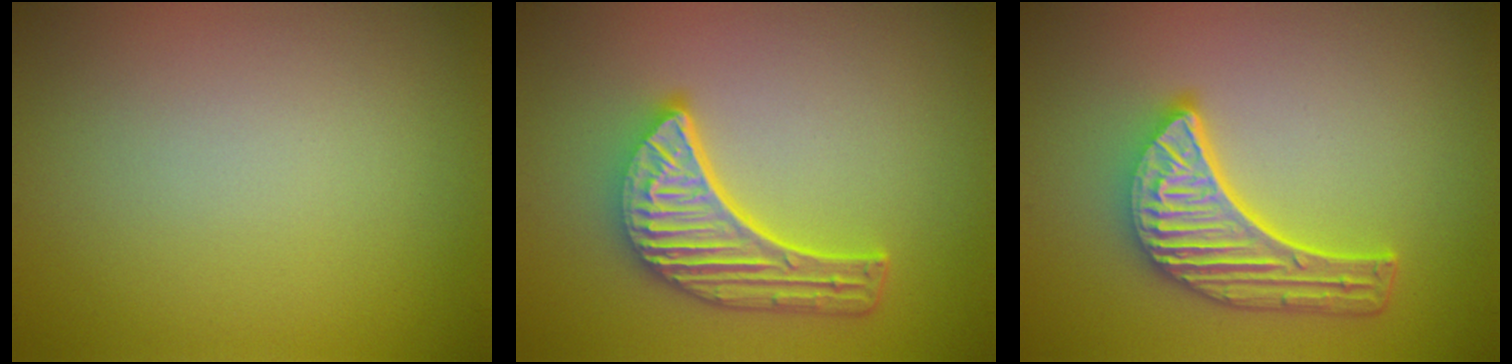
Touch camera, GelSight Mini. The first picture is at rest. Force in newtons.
{"total": 6.0, "press": 4.5, "slide": 4.0}
{"total": 5.7, "press": 4.4, "slide": 3.6}